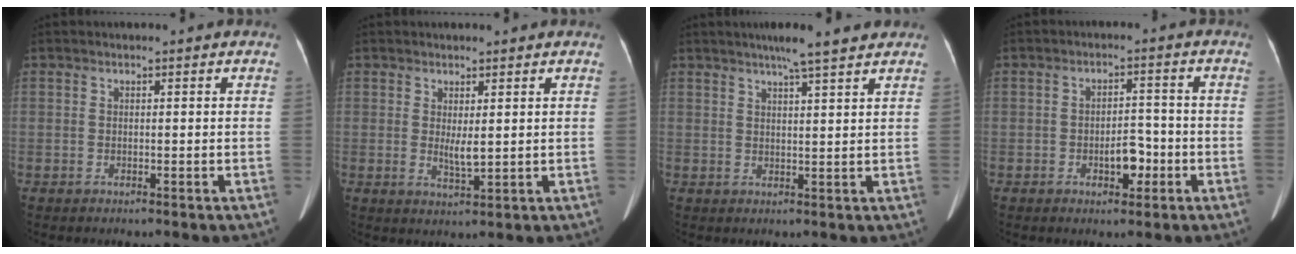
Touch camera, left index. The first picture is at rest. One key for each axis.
{"total": 2.5, "fx": 0.6, "fy": 0.5, "fz": 2.4, "tx": -0.048, "ty": -0.006, "tz": 0.016}
{"total": 6.4, "fx": 5.1, "fy": -0.3, "fz": 3.8, "tx": -0.063, "ty": 0.013, "tz": 0.075}
{"total": 4.2, "fx": -1.7, "fy": 2.1, "fz": 3.2, "tx": -0.047, "ty": 0.008, "tz": -0.024}